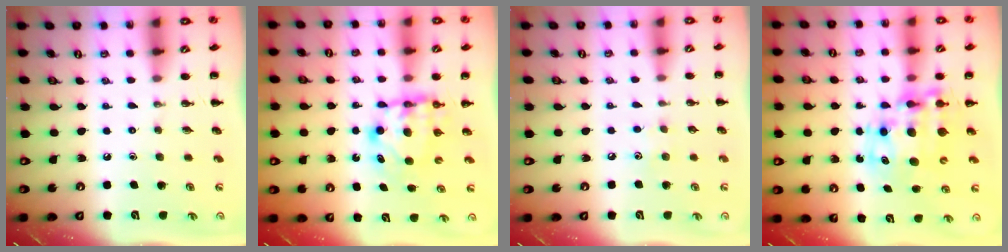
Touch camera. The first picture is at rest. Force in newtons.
{"total": 6.0, "press": 6.0, "slide": 0.5}
{"total": 5.2, "press": 5.1, "slide": 0.9}
{"total": 11.1, "press": 10.8, "slide": 2.7}